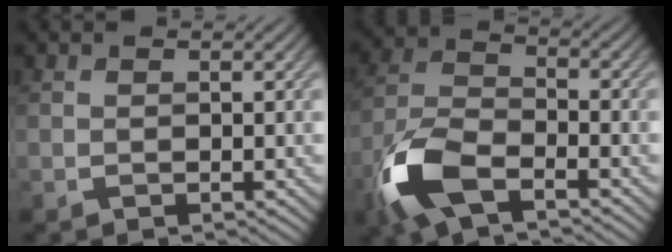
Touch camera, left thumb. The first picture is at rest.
{"total": 10.5, "force": [-5.9, 4.6, 7.3], "torque": [-0.172, -0.013, -0.133]}